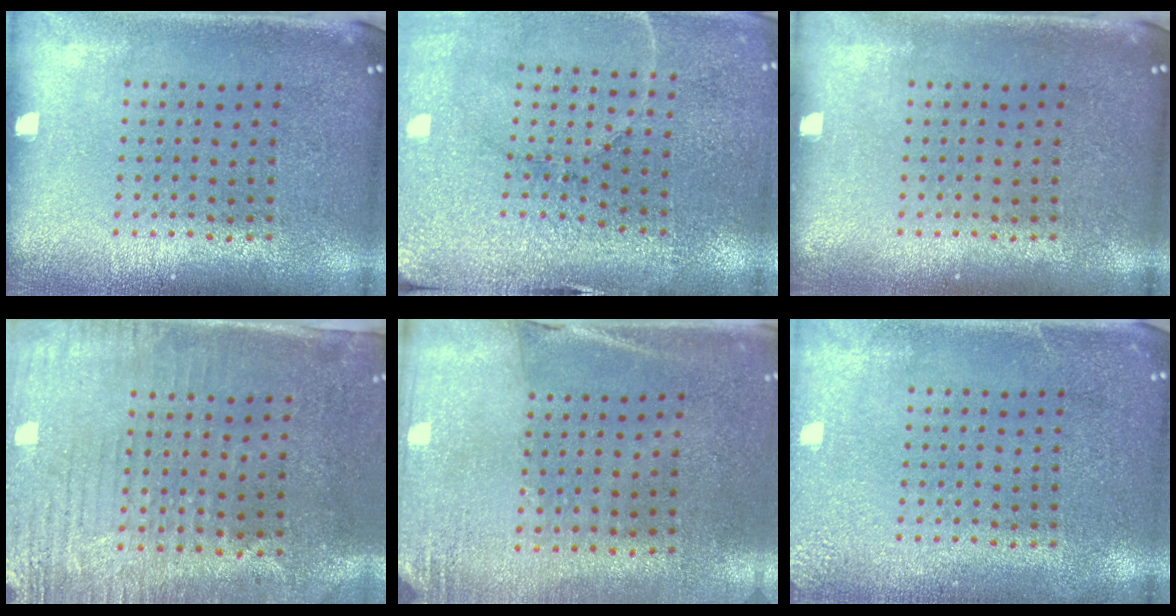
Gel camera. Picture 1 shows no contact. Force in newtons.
{"total": 3.2, "press": 3.2, "slide": 0.1}
{"total": 0.0}
{"total": 3.0, "press": 2.5, "slide": 1.7}
{"total": 2.6, "press": 2.3, "slide": 1.2}
{"total": 2.5, "press": 2.4, "slide": 0.3}